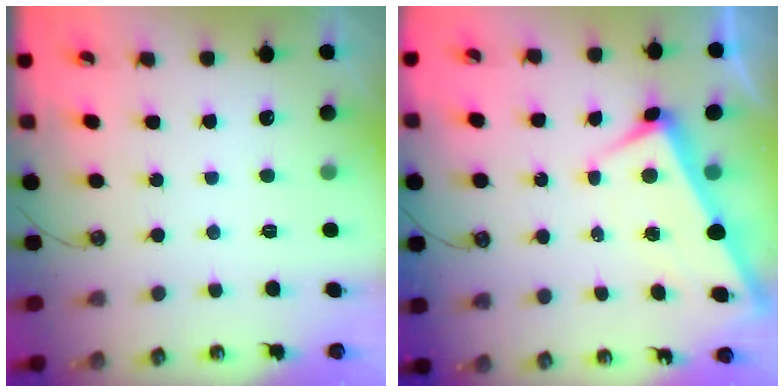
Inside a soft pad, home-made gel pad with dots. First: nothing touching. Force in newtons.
{"total": 2.8, "press": 2.8, "slide": 0.6}